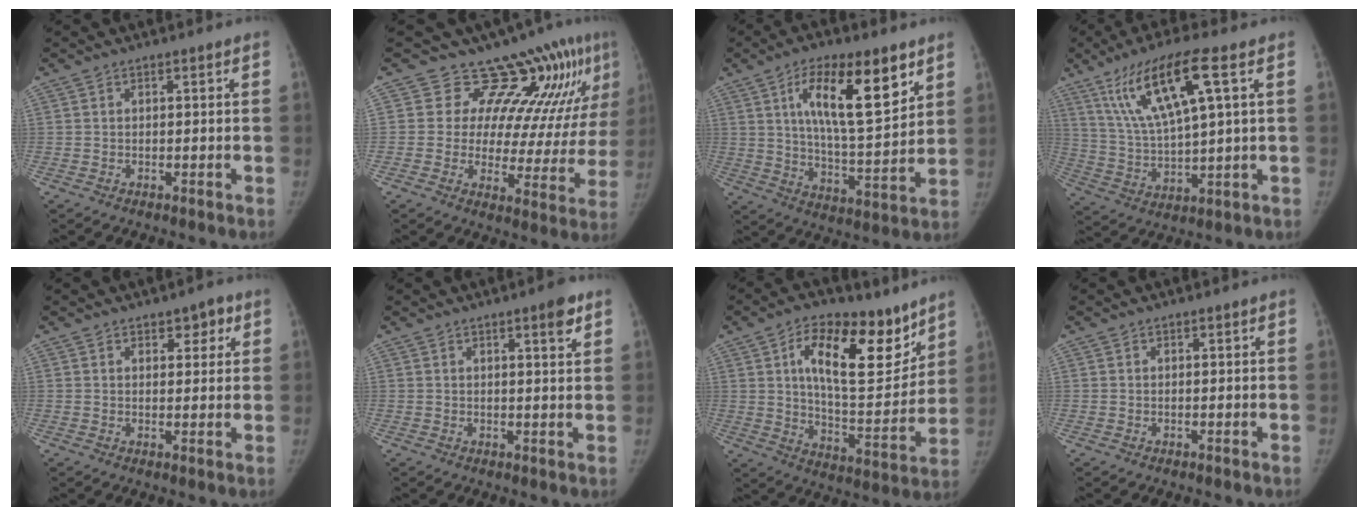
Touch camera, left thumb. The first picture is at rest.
{"total": 15.7, "force": [10.6, 6.6, 9.5], "torque": [-0.073, -0.073, 0.128]}
{"total": 18.0, "force": [8.3, 6.1, 14.8], "torque": [-0.212, -0.038, 0.143]}
{"total": 15.0, "force": [6.6, 2.7, 13.1], "torque": [-0.263, -0.015, 0.130]}
{"total": 3.9, "force": [2.1, 2.3, 2.4], "torque": [-0.004, -0.009, 0.028]}
{"total": 3.7, "force": [2.2, 0.7, 3.0], "torque": [-0.038, -0.012, 0.030]}
{"total": 19.9, "force": [9.9, 9.5, 14.4], "torque": [-0.174, -0.060, 0.165]}
{"total": 0.0}